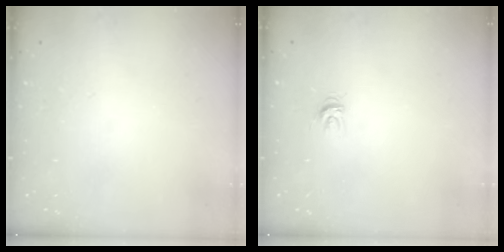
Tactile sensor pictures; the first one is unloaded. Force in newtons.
{"total": 3.4, "press": 3.4, "slide": 0.4}